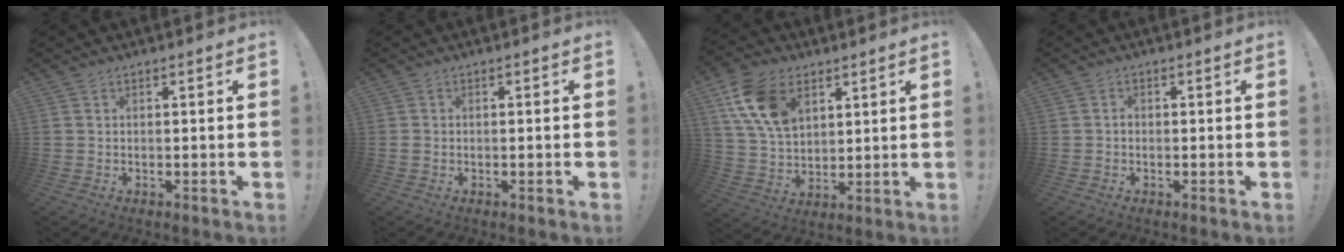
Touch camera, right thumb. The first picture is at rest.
{"total": 1.3, "force": [-0.5, 0.7, 1.0], "torque": [-0.014, 0.005, -0.009]}
{"total": 15.6, "force": [7.2, 10.5, 9.1], "torque": [-0.165, -0.024, 0.140]}
{"total": 1.0, "force": [-0.5, 0.8, 0.3], "torque": [-0.008, 0.005, -0.009]}